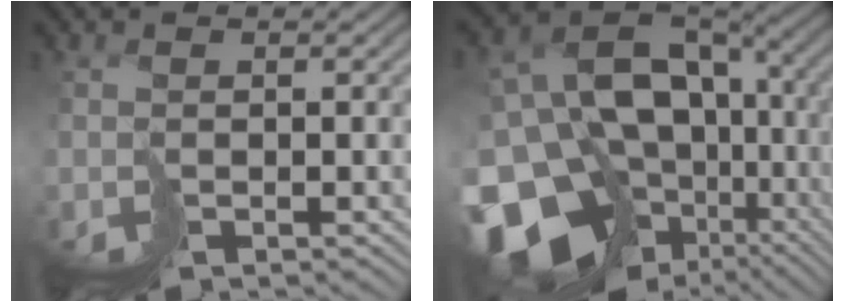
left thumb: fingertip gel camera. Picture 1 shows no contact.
{"total": 19.3, "force": [-5.6, 14.1, 11.9], "torque": [-0.276, -0.031, -0.079]}